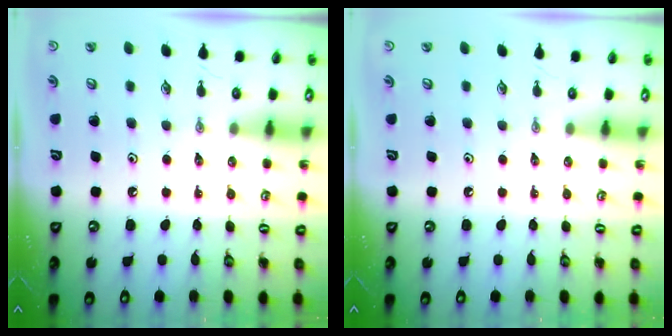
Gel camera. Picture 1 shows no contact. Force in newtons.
{"total": 0.0}